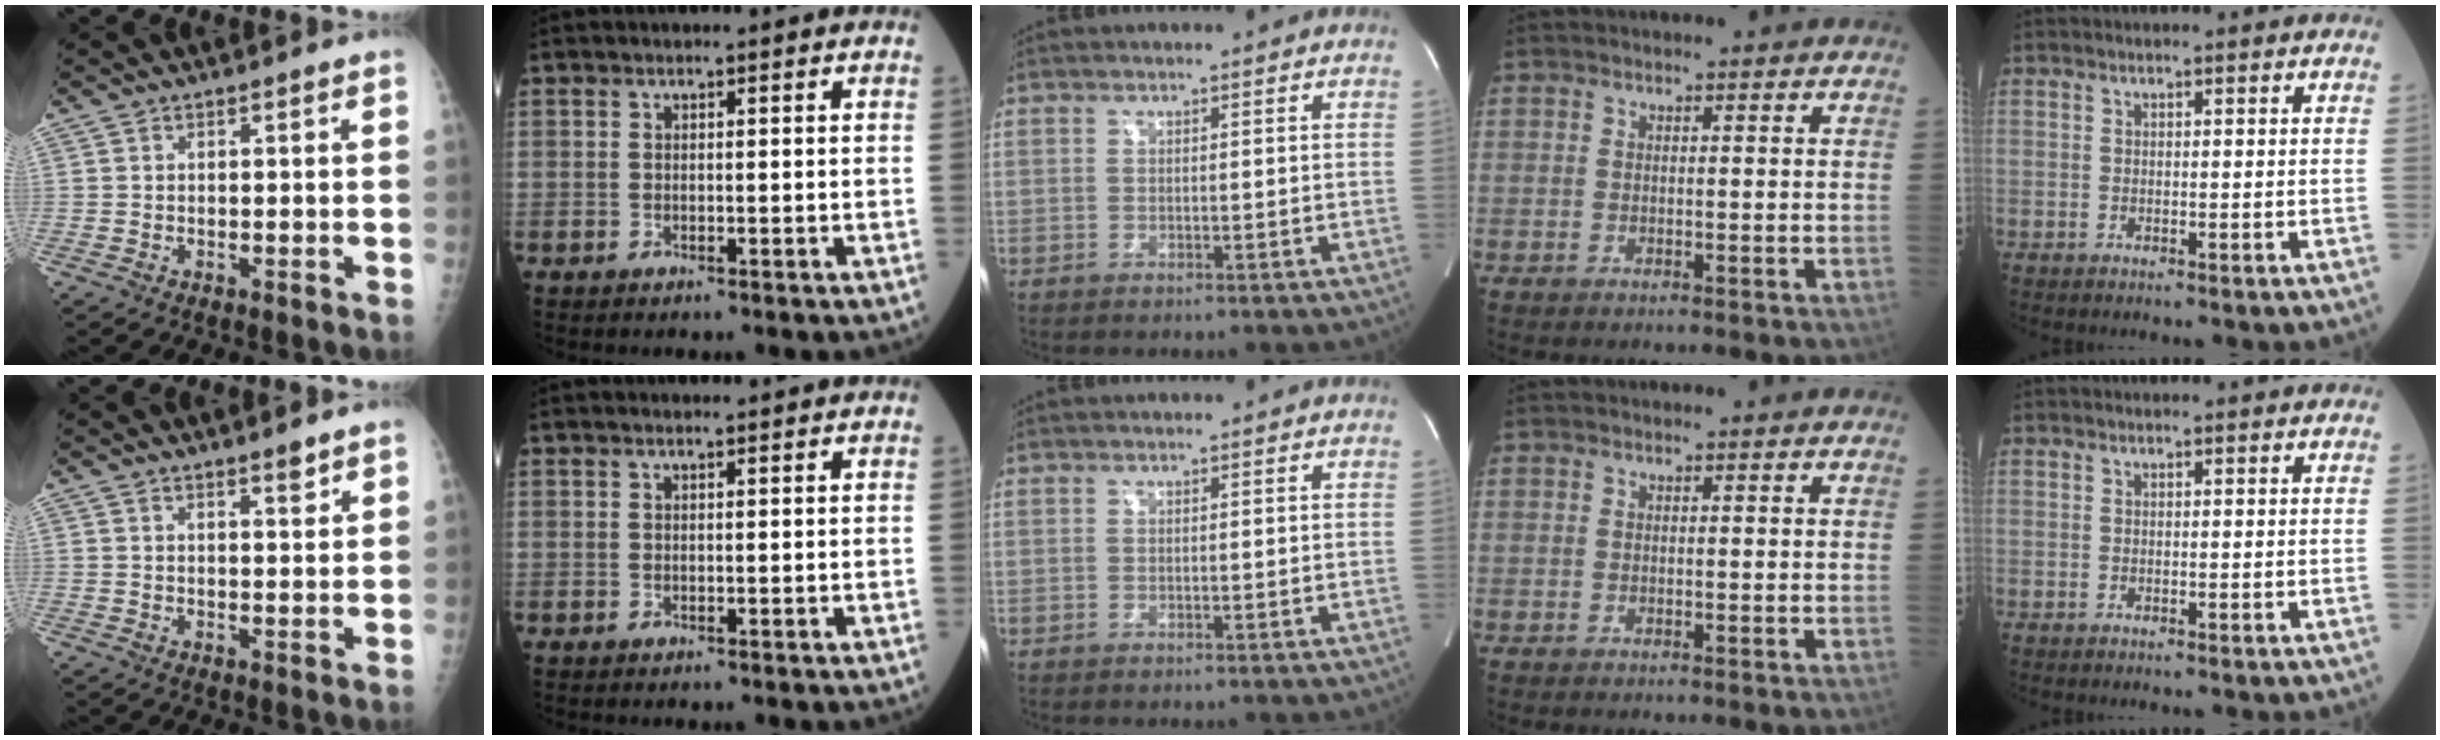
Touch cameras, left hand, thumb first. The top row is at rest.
{"thumb": {"total": 2.5, "force": [1.9, 0.5, 1.5], "torque": [-0.017, -0.015, 0.030]}, "index": {"total": 1.2, "force": [1.1, 0.1, 0.6], "torque": [-0.010, 0.012, 0.019]}}